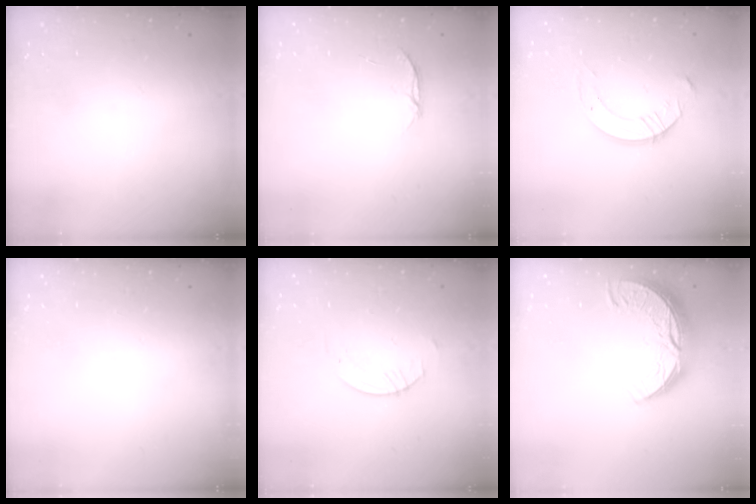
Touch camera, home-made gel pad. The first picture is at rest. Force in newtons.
{"total": 3.1, "press": 3.0, "slide": 0.4}
{"total": 9.2, "press": 9.1, "slide": 0.8}
{"total": 0.0}
{"total": 0.8, "press": 0.8, "slide": 0.2}
{"total": 11.4, "press": 11.4, "slide": 0.8}